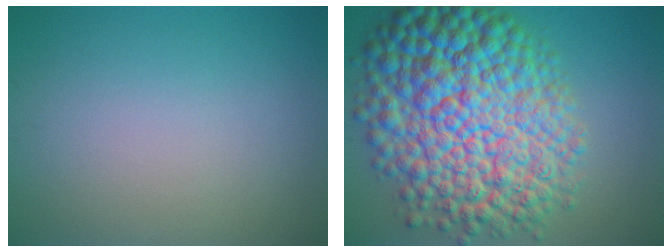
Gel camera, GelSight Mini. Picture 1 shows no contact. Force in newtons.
{"total": 15.6, "press": 15.6, "slide": 0.2}